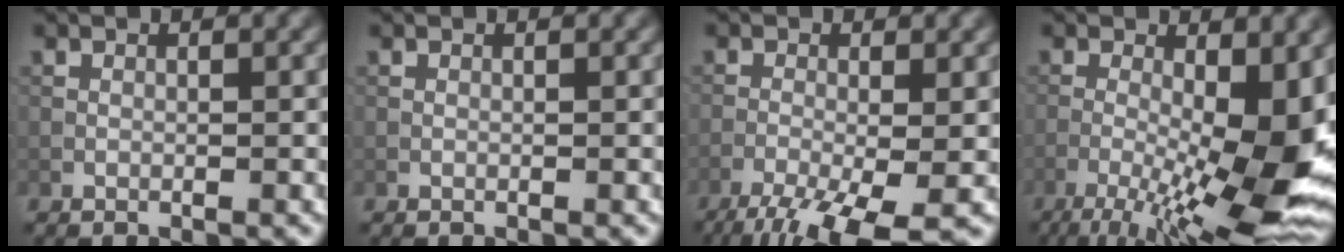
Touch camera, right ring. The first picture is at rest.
{"total": 0.0}
{"total": 7.3, "force": [-4.5, 1.8, 5.4], "torque": [-0.102, -0.024, -0.083]}
{"total": 14.0, "force": [-3.8, 4.4, 12.8], "torque": [-0.210, -0.007, -0.058]}